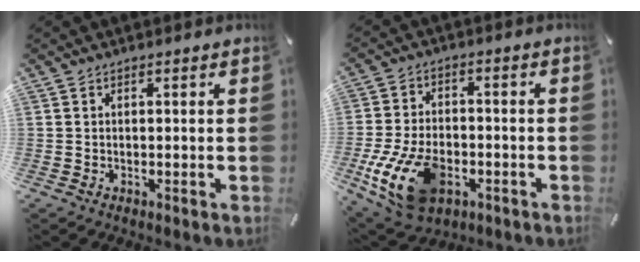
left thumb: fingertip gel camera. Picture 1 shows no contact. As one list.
[{"total": 16.4, "force": [-5.8, 10.3, 11.3], "torque": [-0.227, 0.023, -0.092]}]